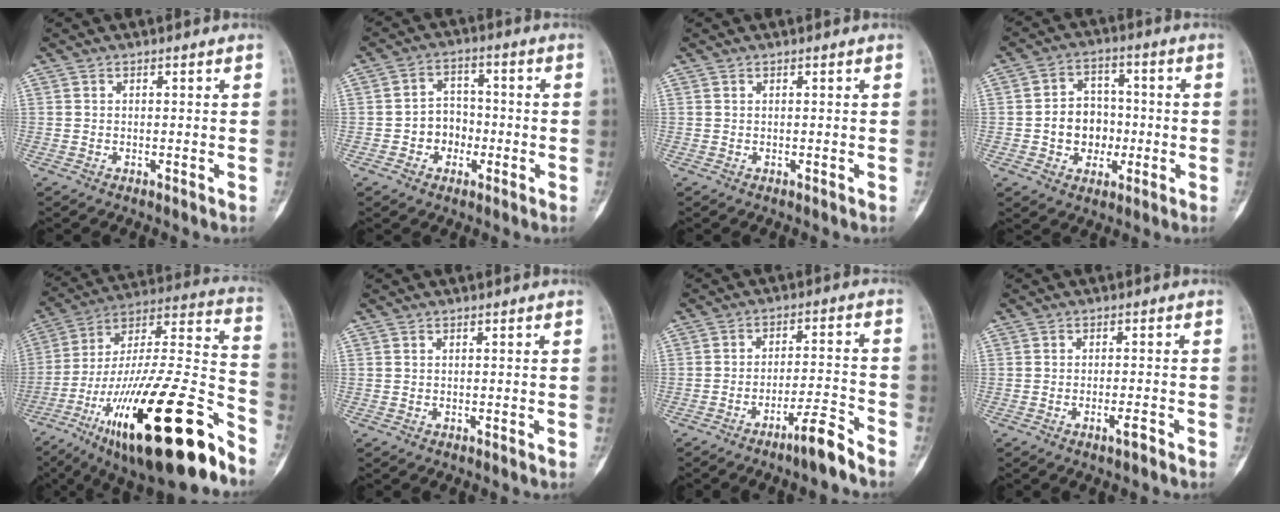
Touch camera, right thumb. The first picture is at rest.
{"total": 6.6, "force": [-1.8, 5.6, 2.9], "torque": [-0.010, 0.027, -0.037]}
{"total": 0.0}
{"total": 9.4, "force": [-1.4, 7.9, 5.0], "torque": [-0.035, 0.024, -0.025]}
{"total": 34.1, "force": [-18.7, 8.8, 27.2], "torque": [-0.419, 0.067, -0.303]}
{"total": 0.0}
{"total": 6.9, "force": [-5.3, 0.4, 4.4], "torque": [-0.079, 0.044, -0.094]}
{"total": 2.3, "force": [-1.5, 0.4, 1.8], "torque": [-0.031, 0.005, -0.027]}